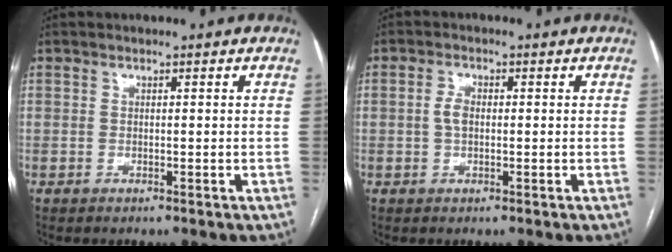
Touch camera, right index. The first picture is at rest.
{"total": 2.7, "force": [0.1, 1.5, 2.2], "torque": [-0.048, 0.008, 0.000]}